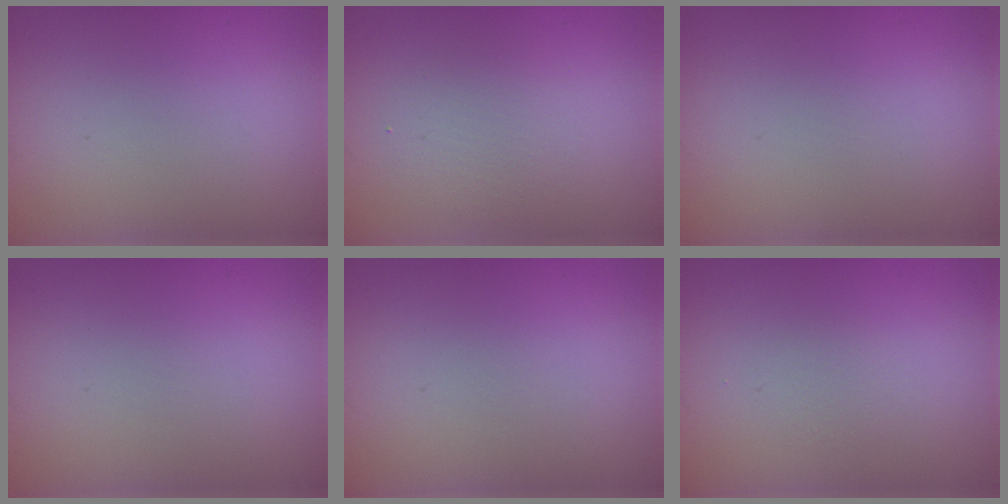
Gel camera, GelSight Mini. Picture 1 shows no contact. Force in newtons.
{"total": 2.6, "press": 2.6, "slide": 0.2}
{"total": 0.0}
{"total": 0.0}
{"total": 0.0}
{"total": 0.7, "press": 0.7, "slide": 0.0}